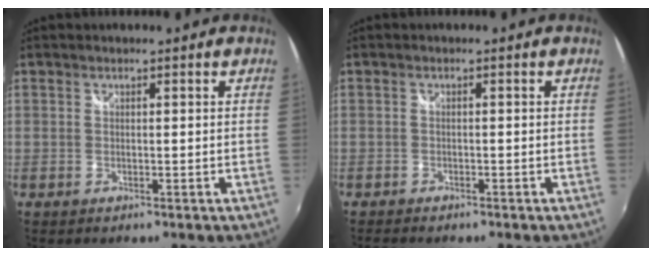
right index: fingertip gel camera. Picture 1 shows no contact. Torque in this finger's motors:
{"motor_torque": [0.08, 0.03, 0.08, 0.01]}